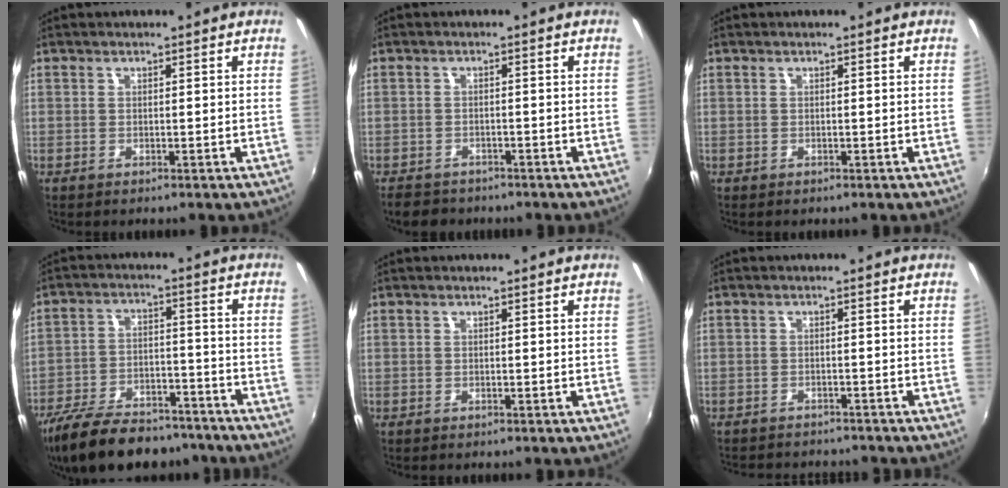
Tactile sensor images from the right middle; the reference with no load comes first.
{"total": 4.8, "force": [-4.0, 2.4, 1.1], "torque": [-0.038, -0.007, -0.065]}
{"total": 0.0}
{"total": 21.4, "force": [-17.2, 8.1, 9.9], "torque": [-0.205, -0.014, -0.257]}
{"total": 0.0}
{"total": 7.1, "force": [-6.6, 1.8, 1.9], "torque": [-0.053, -0.014, -0.094]}